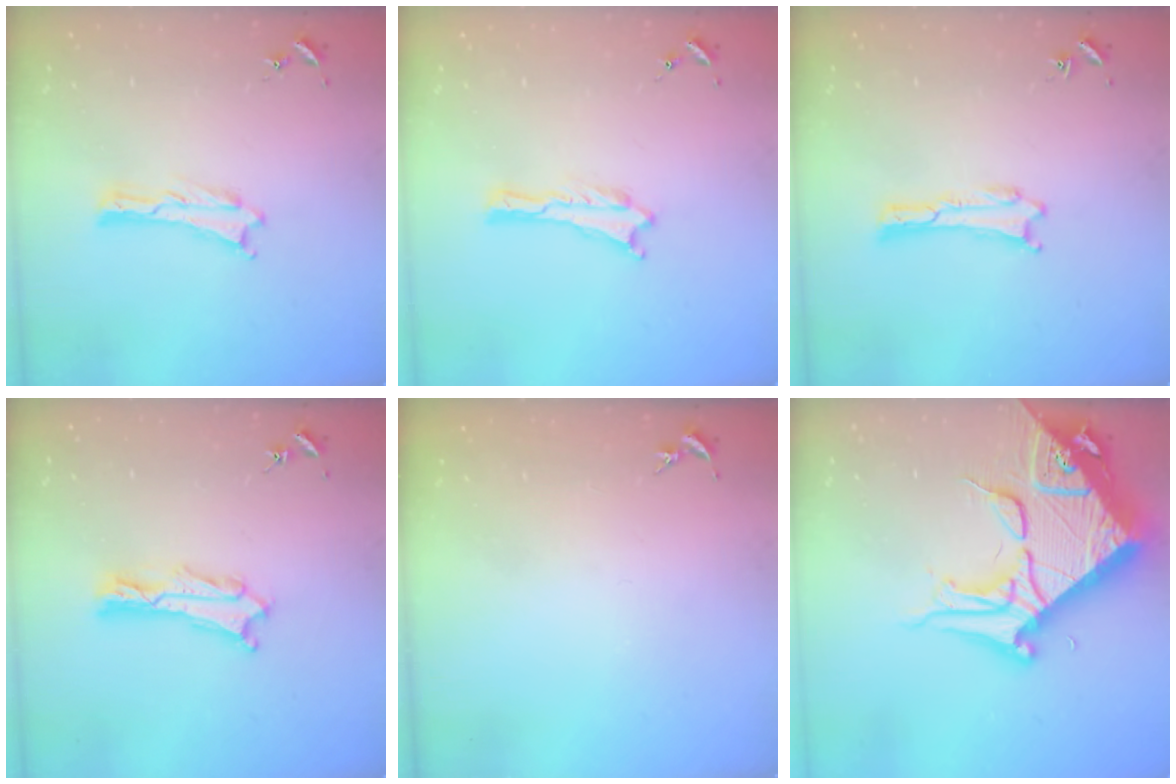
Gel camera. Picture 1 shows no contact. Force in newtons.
{"total": 0.0}
{"total": 0.0}
{"total": 2.4, "press": 2.4, "slide": 0.3}
{"total": 0.0}
{"total": 15.4, "press": 15.3, "slide": 1.7}